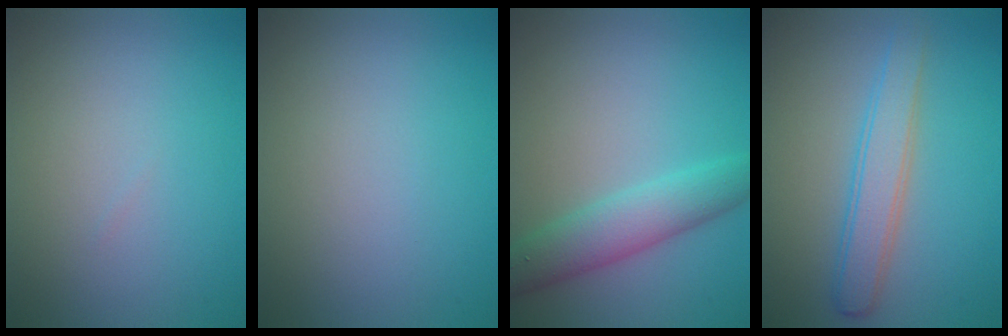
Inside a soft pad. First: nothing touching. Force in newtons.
{"total": 0.0}
{"total": 4.3, "press": 4.3, "slide": 0.1}
{"total": 3.2, "press": 3.2, "slide": 0.1}